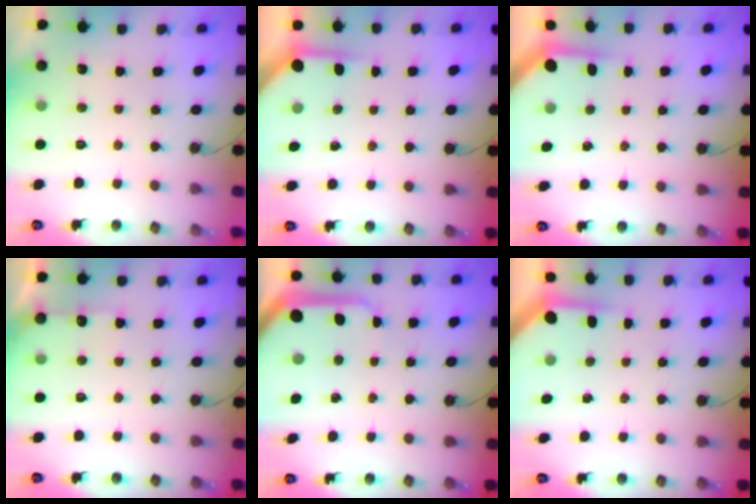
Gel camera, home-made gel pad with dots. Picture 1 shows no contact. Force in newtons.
{"total": 3.9, "press": 3.9, "slide": 0.3}
{"total": 3.5, "press": 3.5, "slide": 0.3}
{"total": 4.7, "press": 4.7, "slide": 0.6}
{"total": 7.9, "press": 7.8, "slide": 0.9}
{"total": 3.5, "press": 3.5, "slide": 0.3}